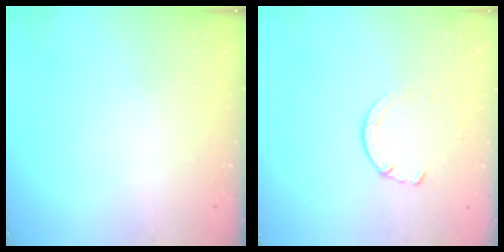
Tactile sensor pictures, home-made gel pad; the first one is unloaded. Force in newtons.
{"total": 1.2, "press": 1.2, "slide": 0.3}